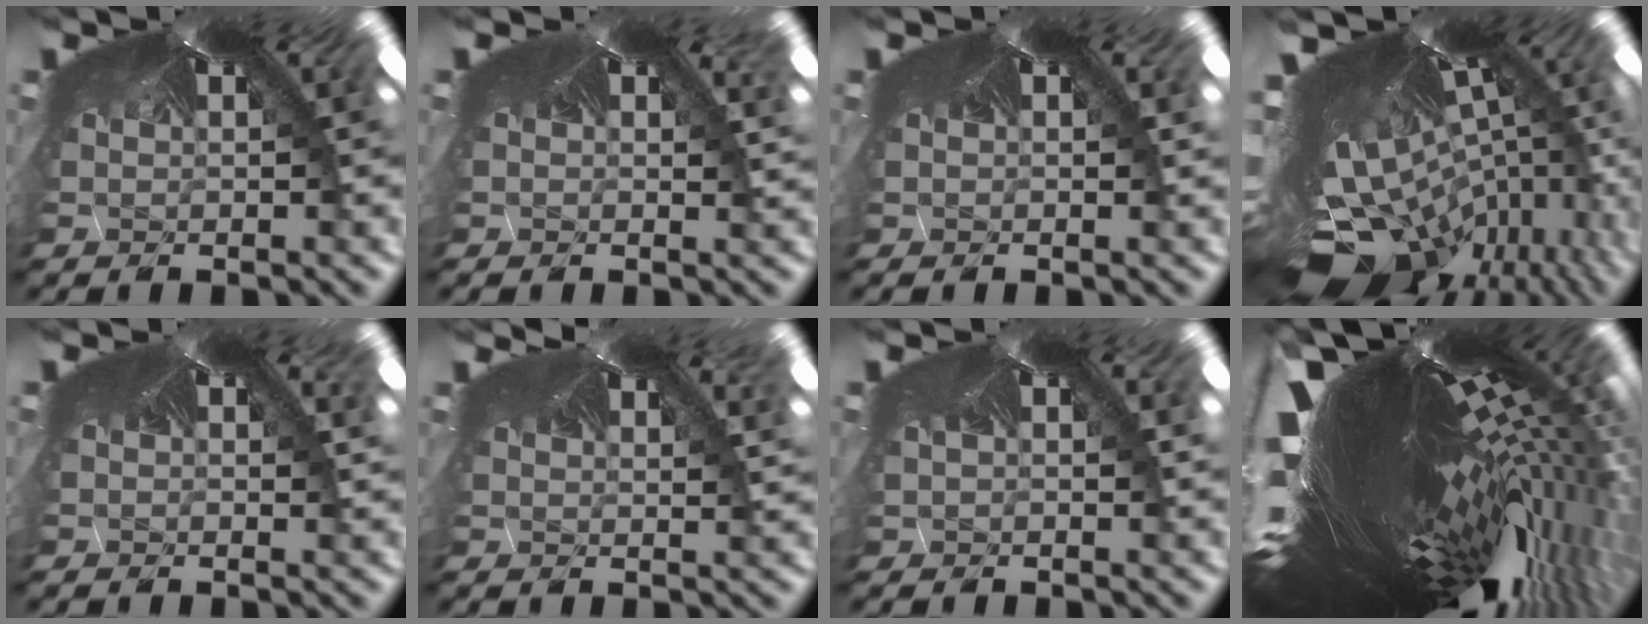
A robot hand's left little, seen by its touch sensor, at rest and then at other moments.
{"total": 0.9, "force": [0.1, 0.5, 0.8], "torque": [-0.011, 0.006, -0.002]}
{"total": 0.7, "force": [-0.4, 0.3, 0.5], "torque": [-0.009, -0.001, -0.006]}
{"total": 7.3, "force": [-7.0, -0.8, 2.0], "torque": [-0.035, -0.110, -0.075]}
{"total": 0.9, "force": [-0.2, 0.5, 0.7], "torque": [-0.010, 0.002, -0.005]}
{"total": 1.2, "force": [1.1, 0.1, 0.4], "torque": [-0.003, 0.009, 0.020]}
{"total": 0.8, "force": [-0.7, 0.2, 0.2], "torque": [-0.005, -0.005, -0.007]}
{"total": 6.8, "force": [-5.8, -1.0, 3.5], "torque": [-0.101, -0.094, -0.054]}